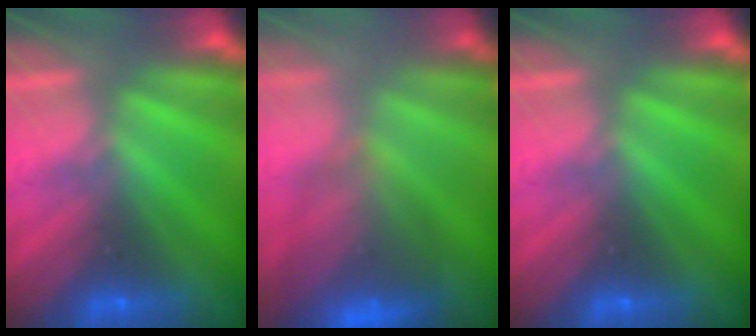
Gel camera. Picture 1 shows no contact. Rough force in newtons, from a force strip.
{"total": 6.4}
{"total": 0.0}